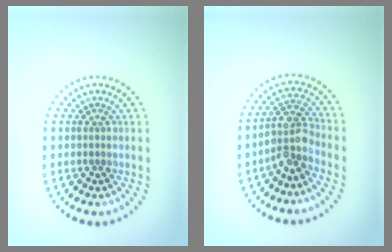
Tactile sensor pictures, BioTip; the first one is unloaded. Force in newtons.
{"total": 3.6, "press": 3.0, "slide": 2.0}